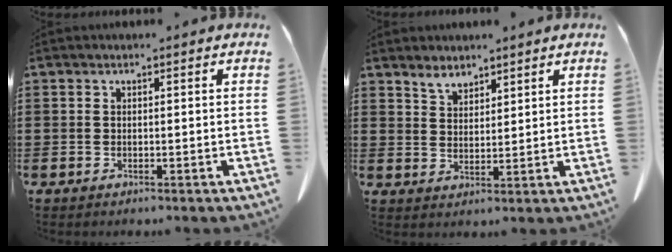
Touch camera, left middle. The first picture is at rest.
{"total": 3.1, "force": [2.8, 1.2, 0.5], "torque": [-0.018, -0.004, 0.055]}